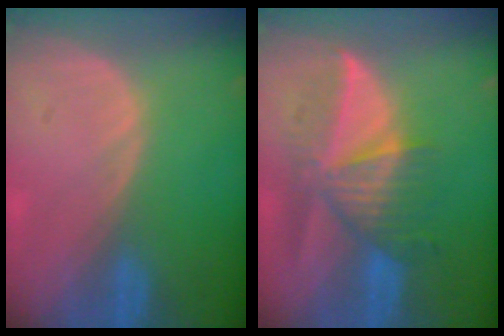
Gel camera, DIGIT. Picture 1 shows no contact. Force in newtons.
{"total": 8.2, "press": 7.8, "slide": 2.5}